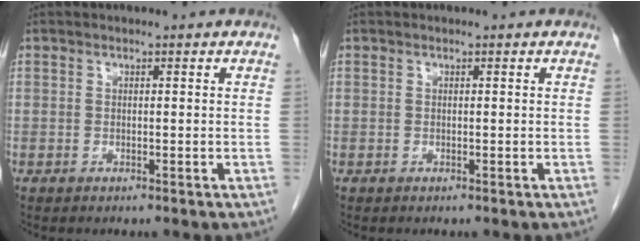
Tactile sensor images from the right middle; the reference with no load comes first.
{"total": 0.0}